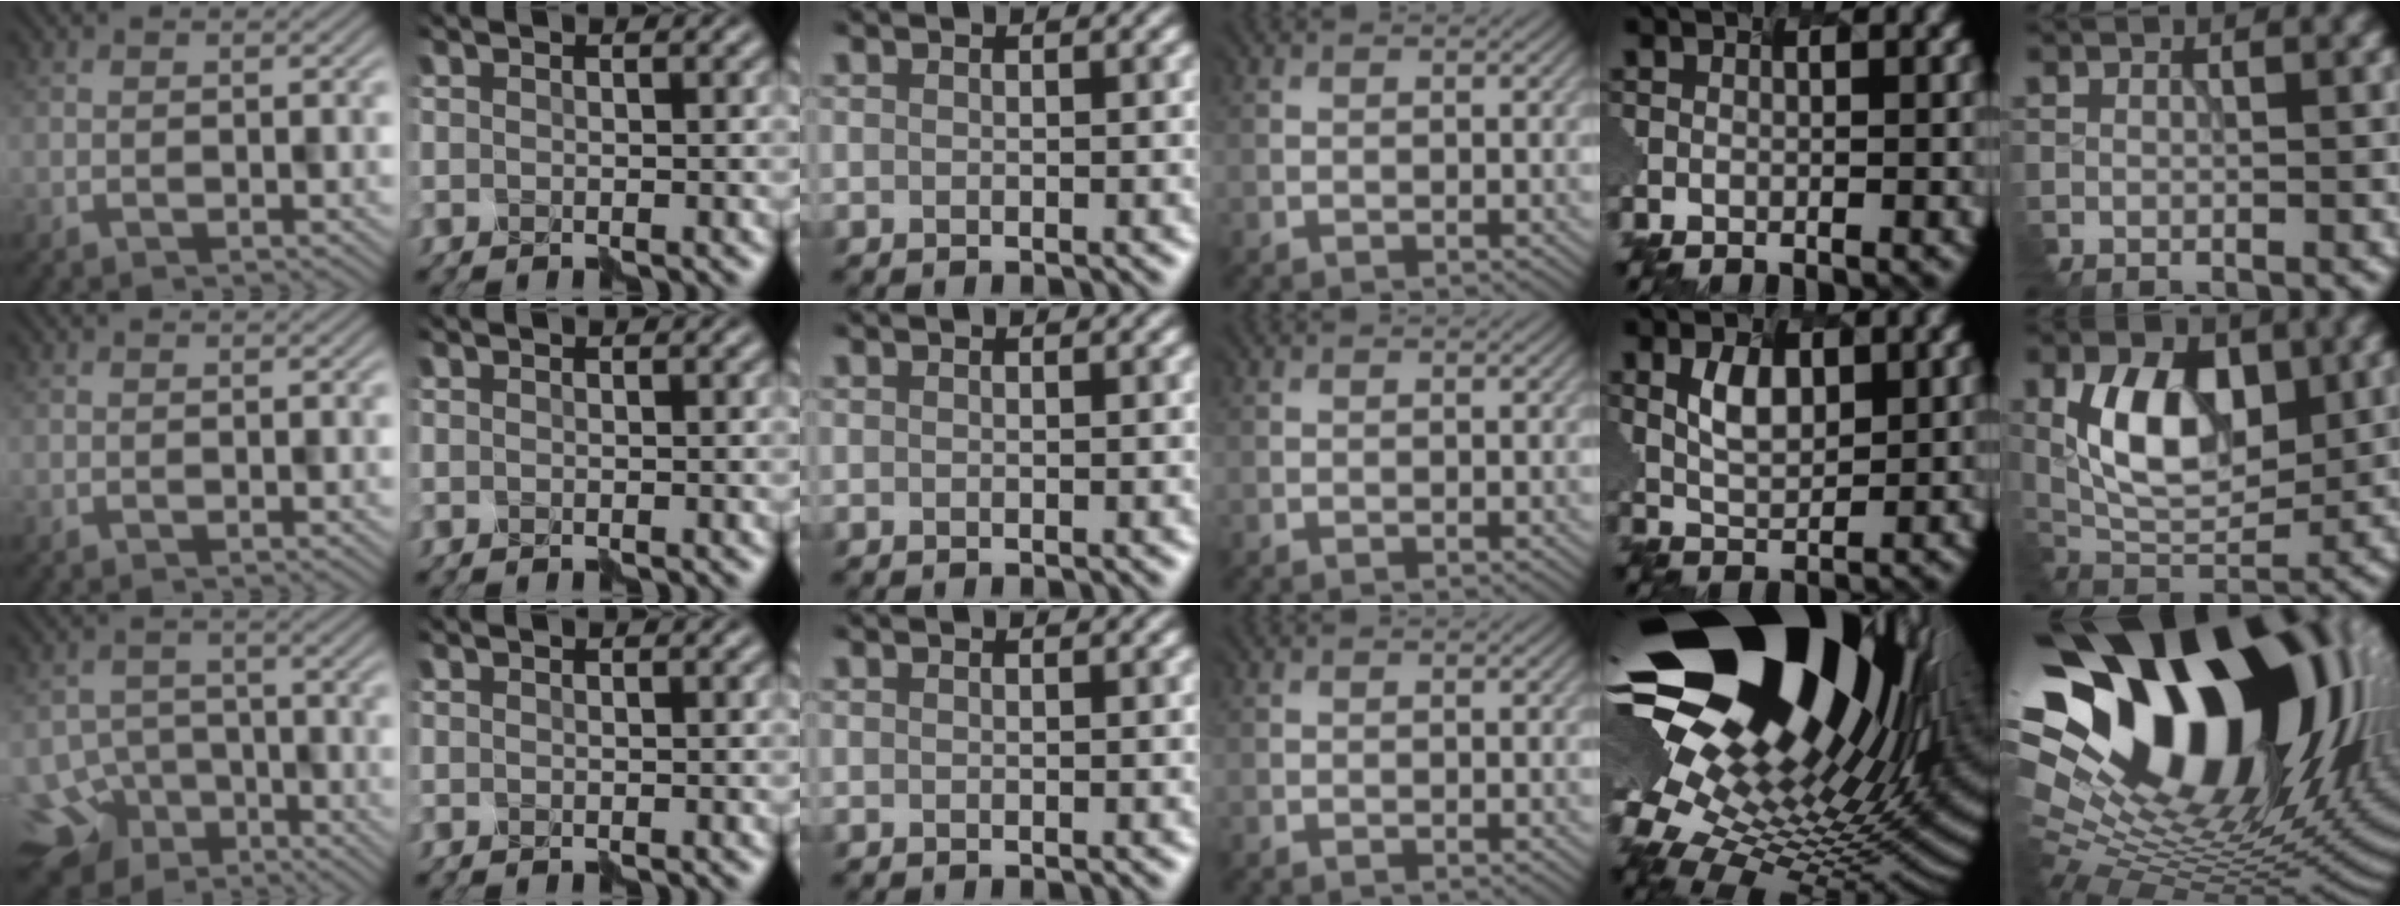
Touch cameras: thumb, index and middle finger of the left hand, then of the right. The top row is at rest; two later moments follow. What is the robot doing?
{"motion": "assemble", "object": "hinged jar"}